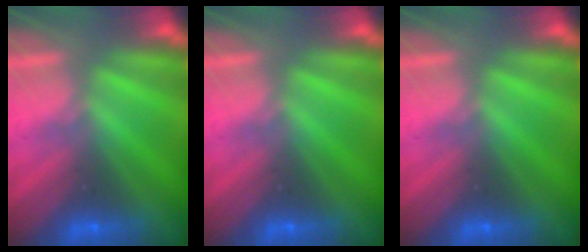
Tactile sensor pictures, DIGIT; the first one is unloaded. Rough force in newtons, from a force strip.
{"total": 0.0}
{"total": 0.0}